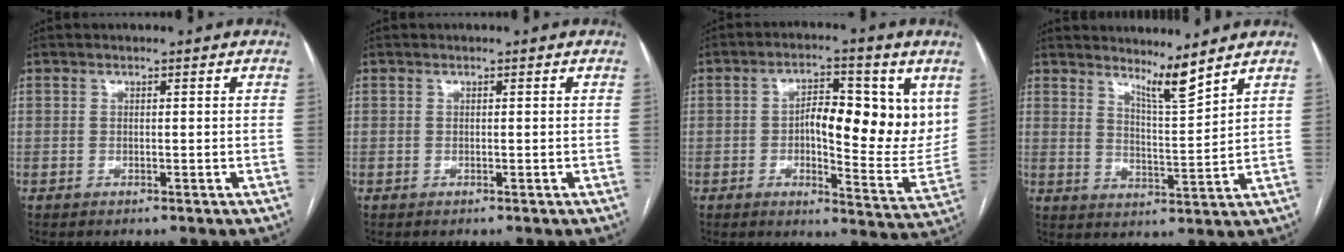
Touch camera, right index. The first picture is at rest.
{"total": 0.0}
{"total": 14.1, "force": [3.0, 5.3, 12.7], "torque": [-0.165, 0.010, 0.045]}
{"total": 5.2, "force": [4.5, -0.9, 2.3], "torque": [-0.043, -0.027, 0.084]}